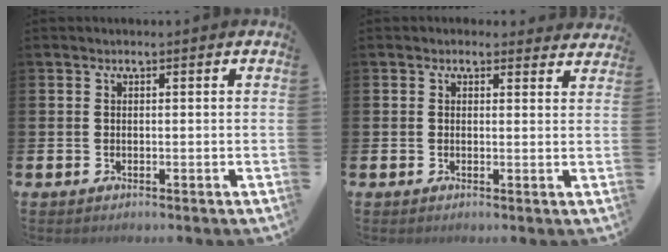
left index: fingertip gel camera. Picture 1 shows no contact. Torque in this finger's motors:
{"motor_torque": [0.88, -1.26, -0.08, 0.02]}